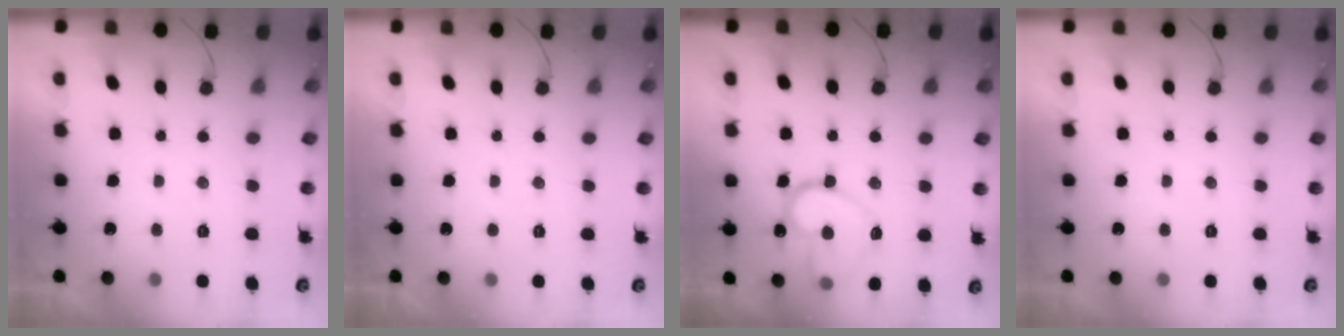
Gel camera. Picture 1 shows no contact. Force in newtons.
{"total": 1.7, "press": 1.6, "slide": 0.0}
{"total": 14.9, "press": 14.9, "slide": 1.0}
{"total": 0.0}